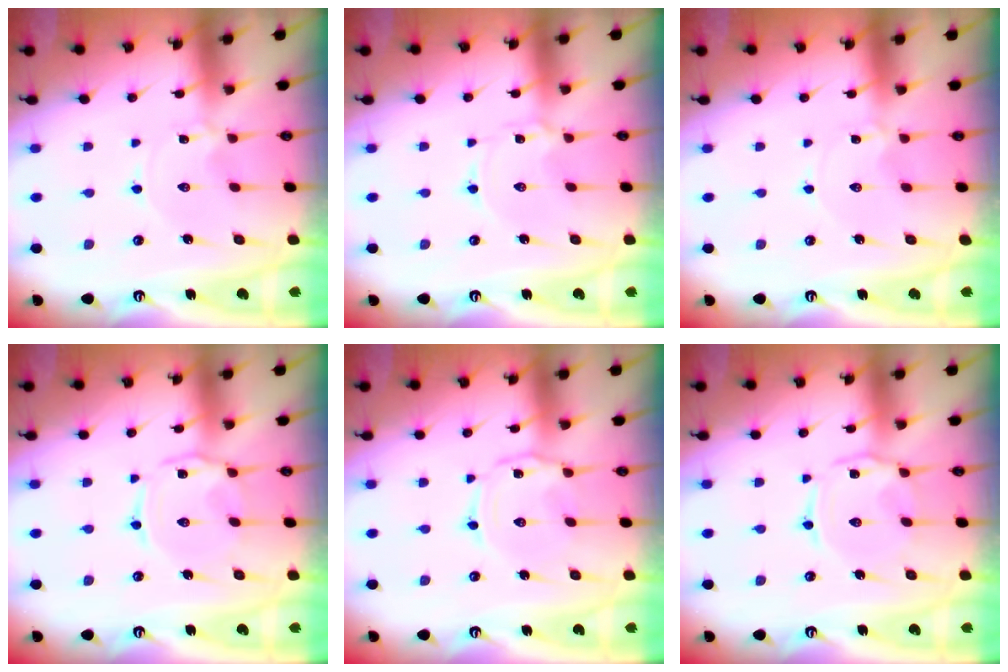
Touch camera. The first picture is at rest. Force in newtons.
{"total": 0.8, "press": 0.8, "slide": 0.1}
{"total": 1.0, "press": 1.0, "slide": 0.1}
{"total": 2.9, "press": 2.8, "slide": 0.4}
{"total": 2.5, "press": 2.4, "slide": 0.4}
{"total": 2.9, "press": 2.8, "slide": 0.4}